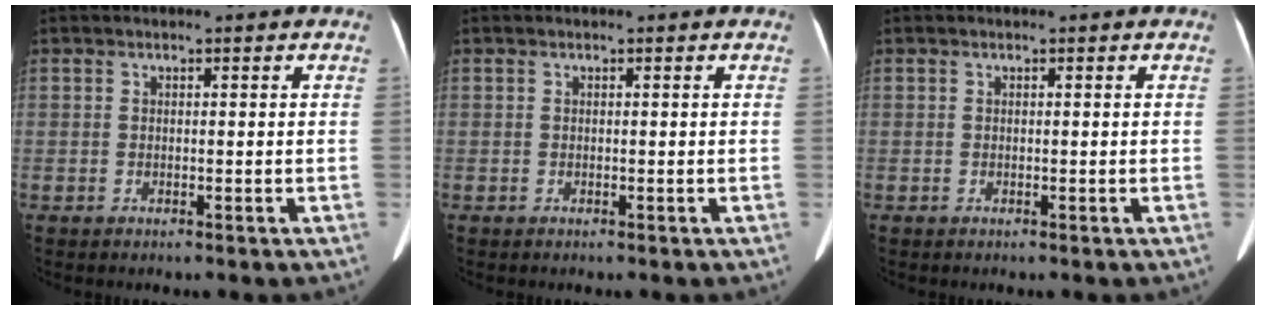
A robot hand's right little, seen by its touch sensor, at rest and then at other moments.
{"total": 0.0}
{"total": 0.0}